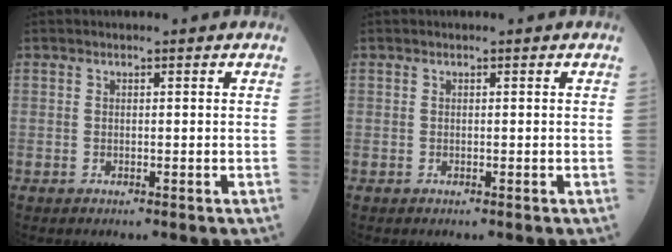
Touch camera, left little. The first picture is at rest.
{"total": 0.0}